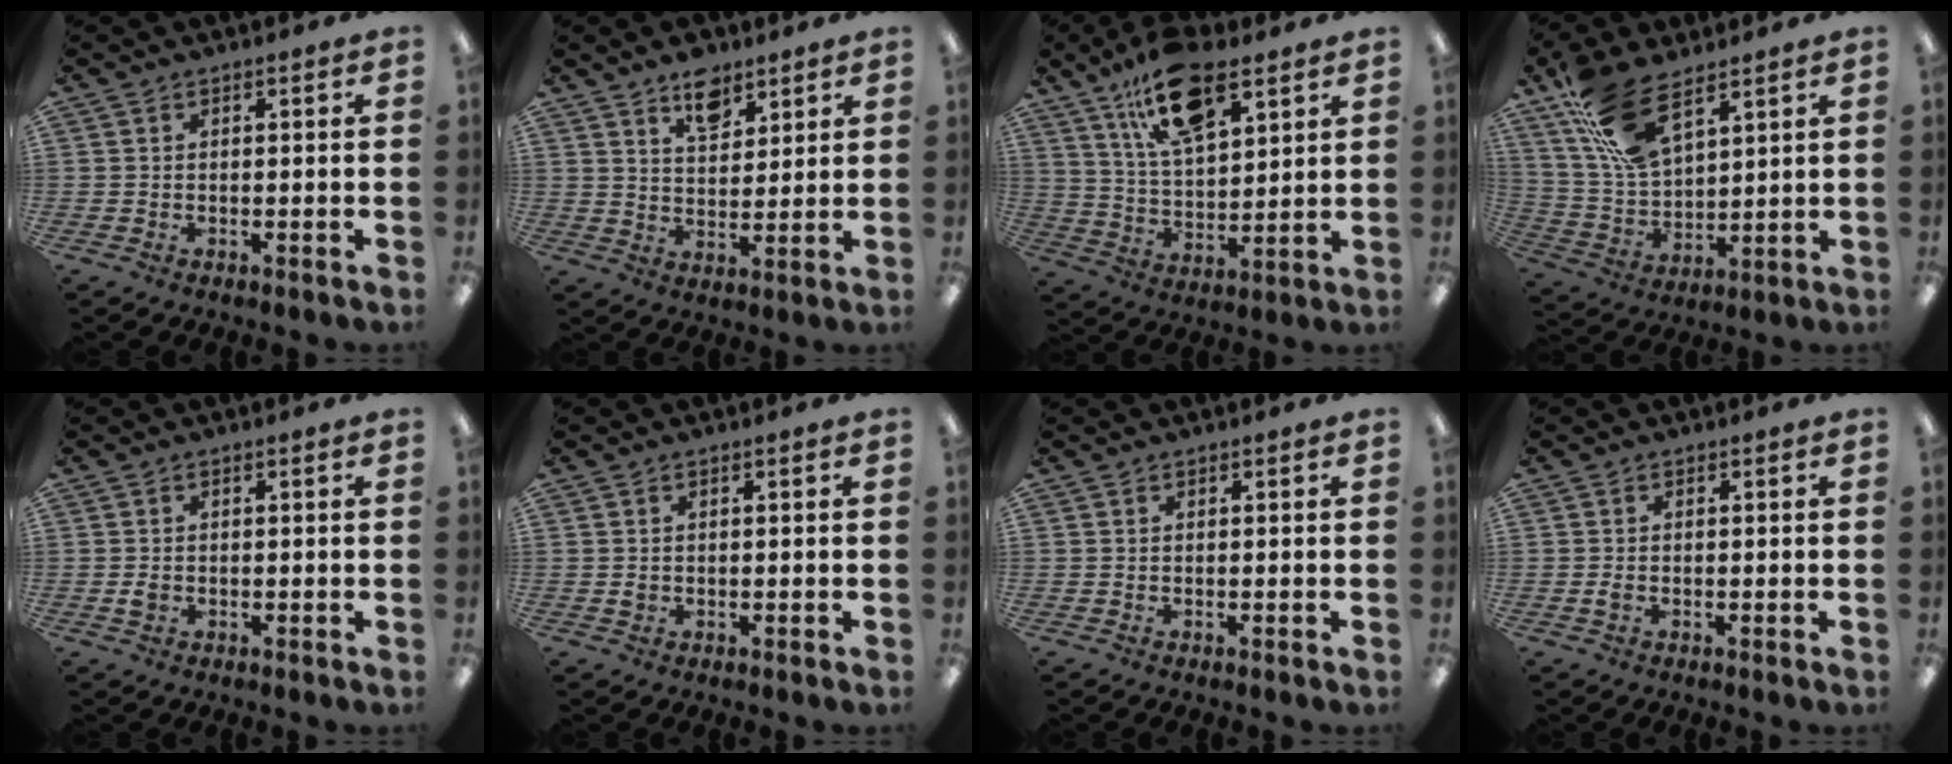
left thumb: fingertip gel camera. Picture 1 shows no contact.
{"total": 8.1, "force": [5.9, 4.3, 3.5], "torque": [-0.047, -0.028, 0.103]}
{"total": 16.8, "force": [10.4, 7.6, 10.8], "torque": [-0.184, -0.033, 0.182]}
{"total": 15.1, "force": [9.9, 6.7, 9.2], "torque": [-0.208, -0.028, 0.186]}
{"total": 1.5, "force": [-0.2, 1.1, 1.0], "torque": [-0.018, 0.002, -0.005]}
{"total": 1.0, "force": [0.0, 0.8, 0.6], "torque": [-0.011, 0.004, 0.000]}
{"total": 0.0}
{"total": 1.3, "force": [-0.4, 0.8, 1.0], "torque": [-0.018, 0.001, -0.007]}